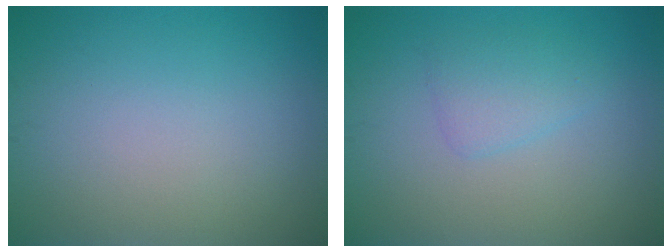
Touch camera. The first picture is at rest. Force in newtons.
{"total": 1.9, "press": 1.9, "slide": 0.2}